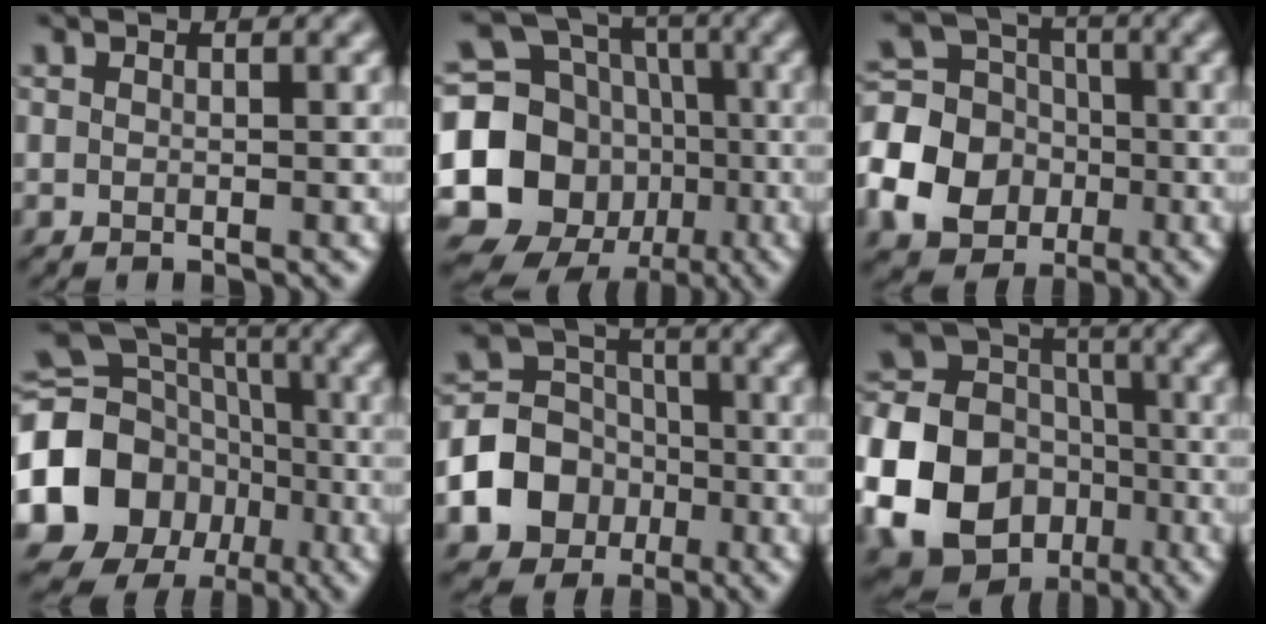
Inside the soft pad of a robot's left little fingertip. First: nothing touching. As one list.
[{"total": 16.7, "force": [-3.4, 14.9, 6.7], "torque": [-0.164, 0.008, -0.087]}, {"total": 11.4, "force": [-3.2, 10.0, 4.6], "torque": [-0.123, -0.011, -0.087]}, {"total": 16.2, "force": [-3.6, 14.1, 7.2], "torque": [-0.160, -0.017, -0.095]}, {"total": 8.1, "force": [-2.9, 6.8, 3.2], "torque": [-0.050, -0.003, -0.086]}, {"total": 24.6, "force": [-8.2, 22.0, 7.4], "torque": [-0.204, -0.032, -0.174]}]